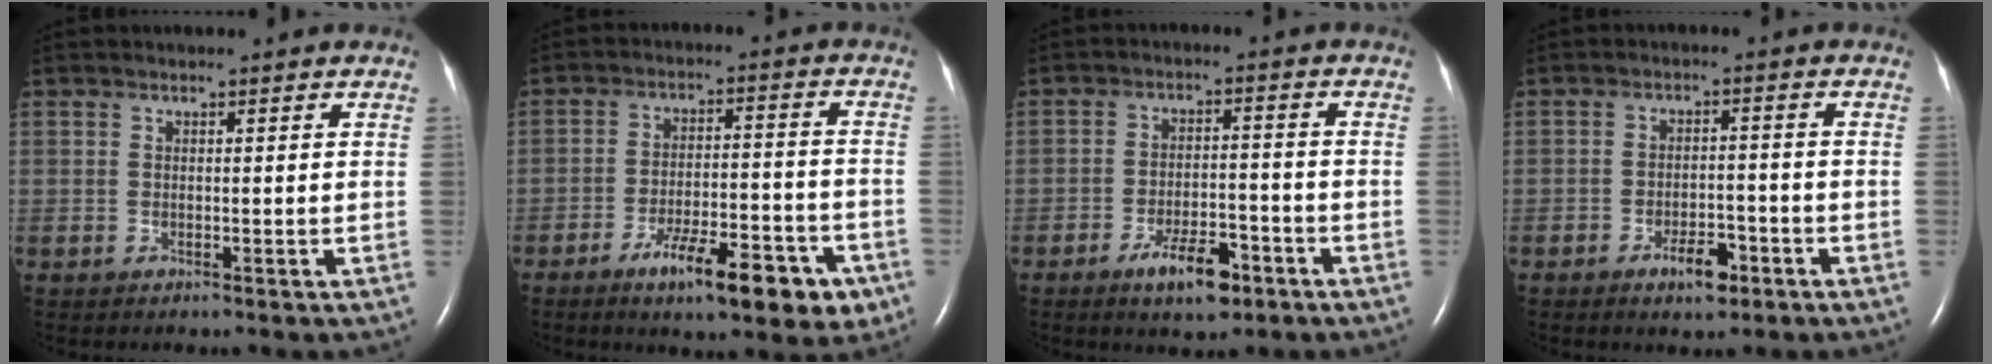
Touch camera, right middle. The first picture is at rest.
{"total": 12.7, "force": [-7.3, 3.4, 9.8], "torque": [-0.139, 0.004, -0.104]}
{"total": 6.9, "force": [-4.3, 2.3, 4.9], "torque": [-0.087, -0.002, -0.067]}
{"total": 4.4, "force": [-2.7, 1.7, 3.0], "torque": [-0.050, 0.003, -0.040]}